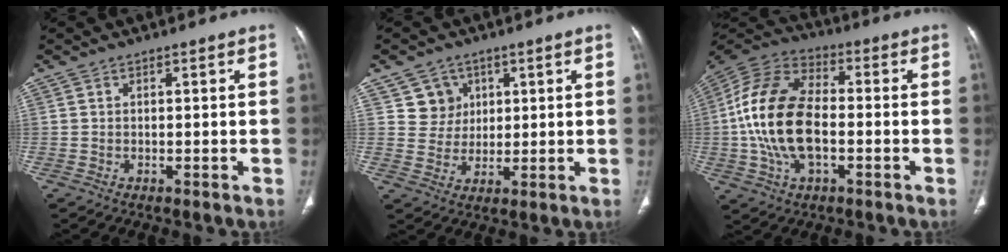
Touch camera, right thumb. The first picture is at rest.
{"total": 5.7, "force": [2.4, 5.2, 0.5], "torque": [0.021, -0.012, 0.044]}
{"total": 18.6, "force": [-1.9, 10.7, 15.1], "torque": [-0.300, 0.024, -0.039]}